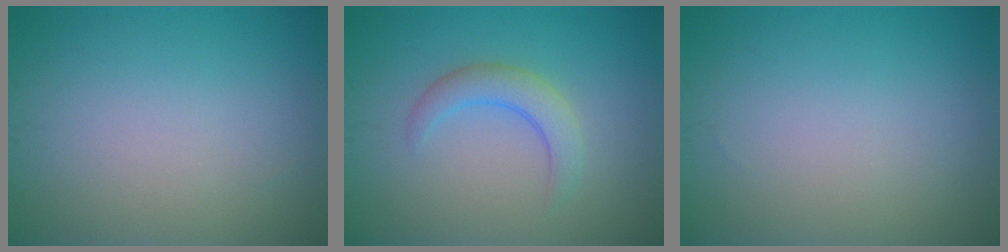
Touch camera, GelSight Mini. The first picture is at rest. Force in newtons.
{"total": 2.8, "press": 2.8, "slide": 0.2}
{"total": 0.0}